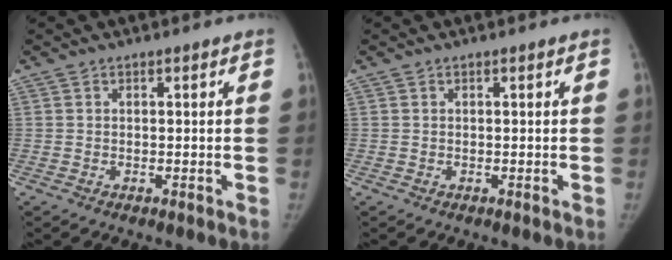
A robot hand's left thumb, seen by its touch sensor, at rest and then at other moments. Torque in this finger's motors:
{"motor_torque": [-0.26, -0.04, -0.34, 0.15, -0.06]}